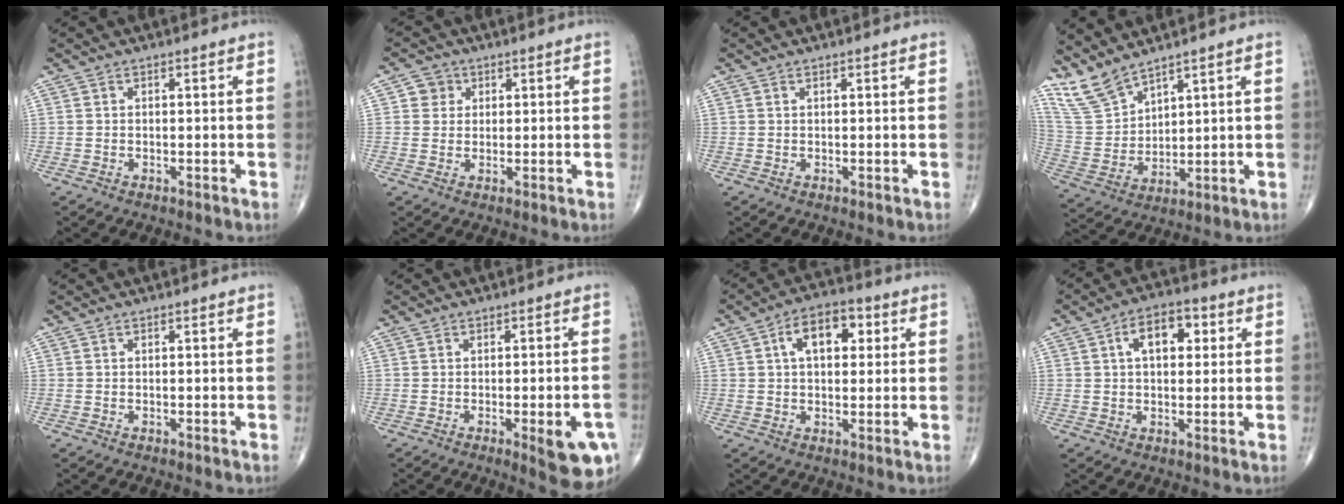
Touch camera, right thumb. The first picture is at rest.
{"total": 3.3, "force": [1.1, 3.1, 0.6], "torque": [0.011, -0.001, 0.011]}
{"total": 0.0}
{"total": 8.6, "force": [7.7, 2.5, 3.0], "torque": [-0.065, -0.040, 0.178]}
{"total": 0.0}
{"total": 9.6, "force": [-3.4, 2.6, 8.6], "torque": [-0.090, 0.000, -0.035]}
{"total": 9.4, "force": [2.7, 5.5, 7.1], "torque": [-0.090, 0.013, 0.035]}
{"total": 8.9, "force": [2.5, 5.3, 6.8], "torque": [-0.084, 0.012, 0.032]}